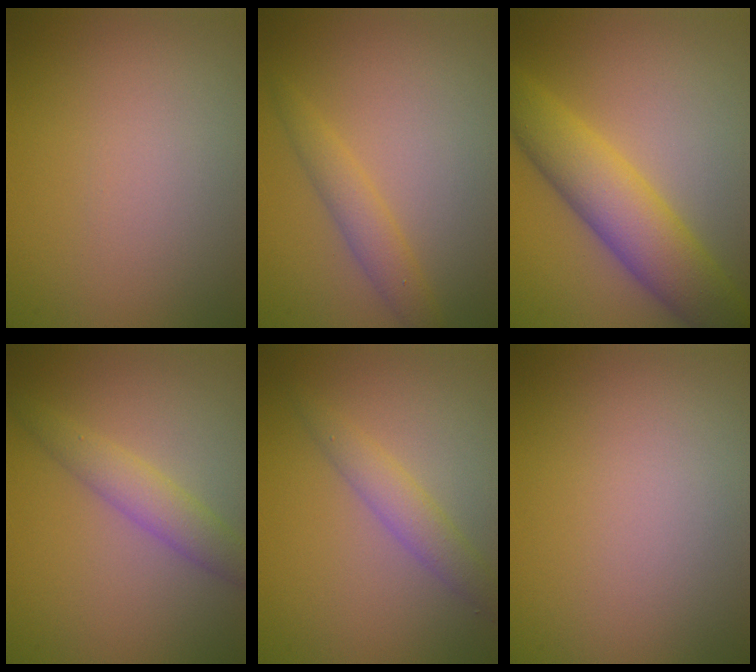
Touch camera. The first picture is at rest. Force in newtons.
{"total": 2.2, "press": 2.2, "slide": 0.3}
{"total": 6.8, "press": 6.8, "slide": 0.2}
{"total": 2.9, "press": 2.9, "slide": 0.1}
{"total": 2.7, "press": 2.7, "slide": 0.2}
{"total": 0.0}